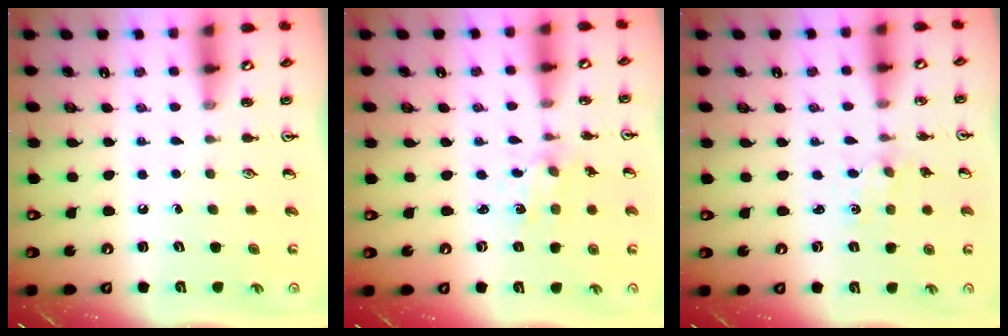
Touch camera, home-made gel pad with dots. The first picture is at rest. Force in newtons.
{"total": 1.1, "press": 1.1, "slide": 0.3}
{"total": 0.0}